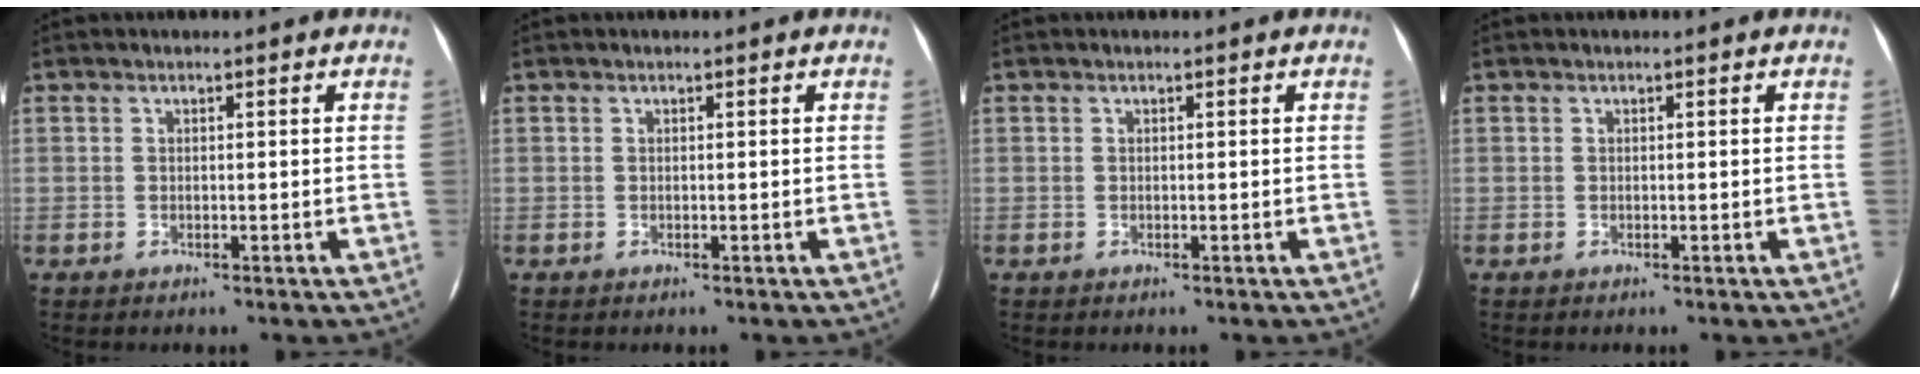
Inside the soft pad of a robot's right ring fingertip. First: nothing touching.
{"total": 0.0}
{"total": 0.0}
{"total": 0.0}